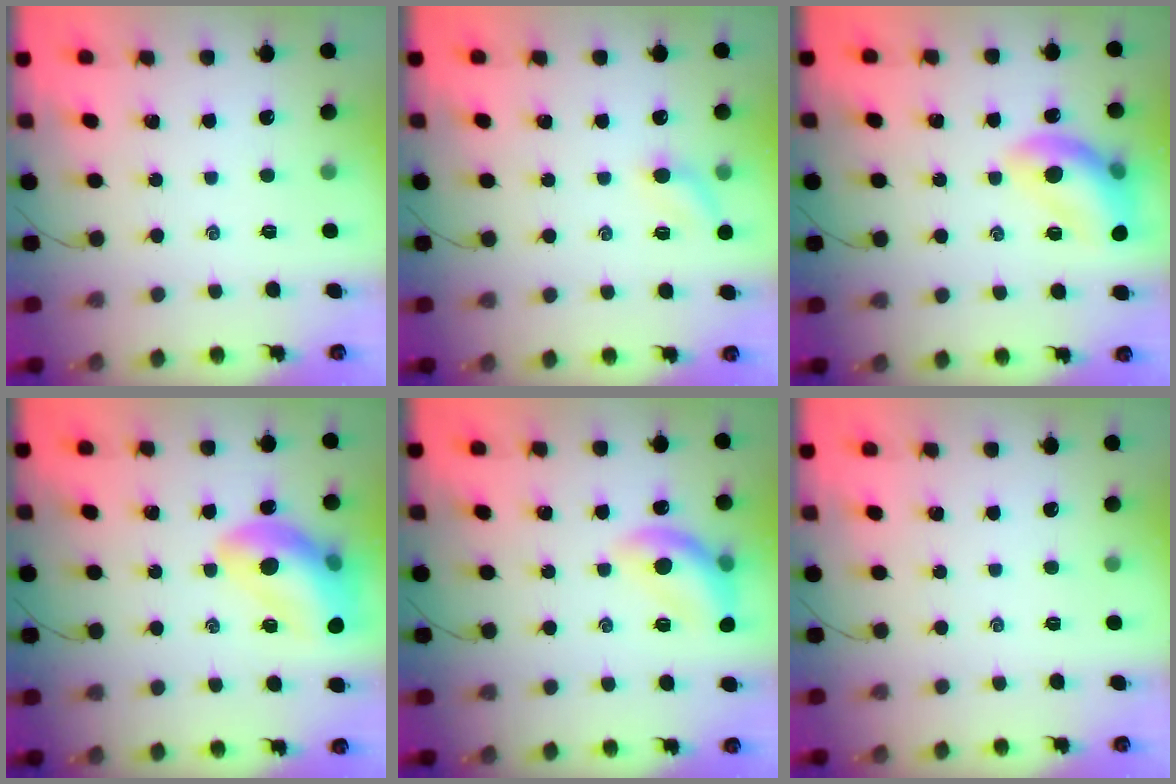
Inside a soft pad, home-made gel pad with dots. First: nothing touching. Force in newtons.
{"total": 6.8, "press": 6.6, "slide": 1.5}
{"total": 14.1, "press": 14.0, "slide": 1.7}
{"total": 17.3, "press": 17.1, "slide": 2.7}
{"total": 12.9, "press": 12.8, "slide": 1.7}
{"total": 0.0}